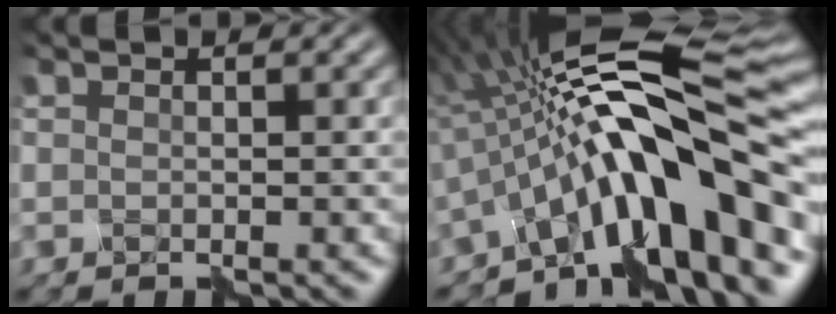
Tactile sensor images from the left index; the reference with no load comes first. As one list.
[{"total": 14.1, "force": [-4.1, 3.7, 12.9], "torque": [-0.185, 0.028, -0.073]}]